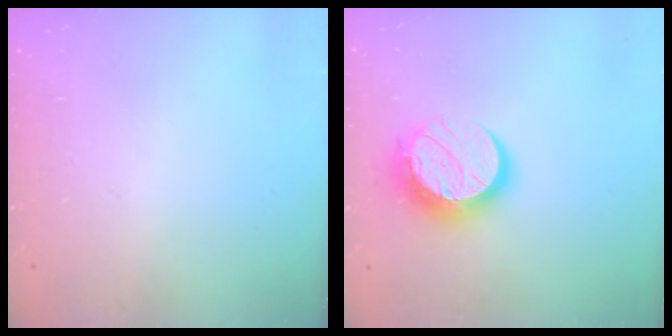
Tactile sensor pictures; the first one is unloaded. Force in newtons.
{"total": 12.3, "press": 12.2, "slide": 0.9}